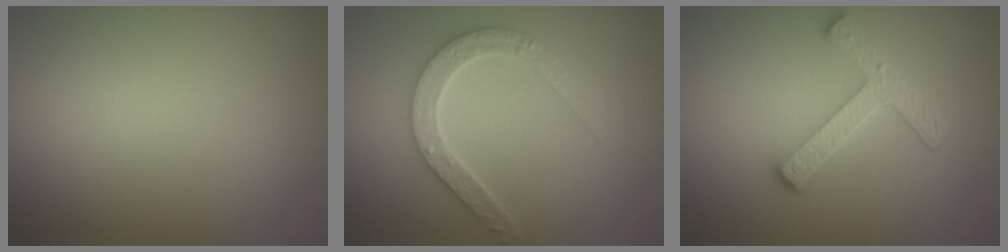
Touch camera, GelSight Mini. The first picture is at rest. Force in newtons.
{"total": 3.3, "press": 3.3, "slide": 0.6}
{"total": 4.3, "press": 3.3, "slide": 2.7}